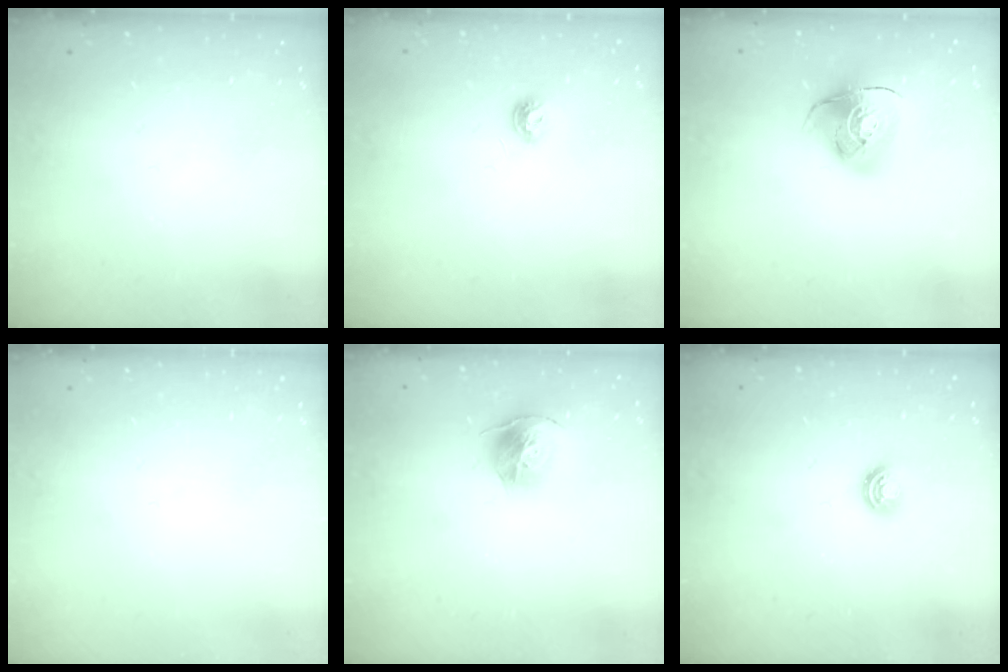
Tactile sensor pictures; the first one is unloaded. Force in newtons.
{"total": 5.8, "press": 5.8, "slide": 0.8}
{"total": 12.3, "press": 12.2, "slide": 1.7}
{"total": 0.0}
{"total": 13.6, "press": 13.6, "slide": 1.4}
{"total": 5.7, "press": 5.7, "slide": 0.7}